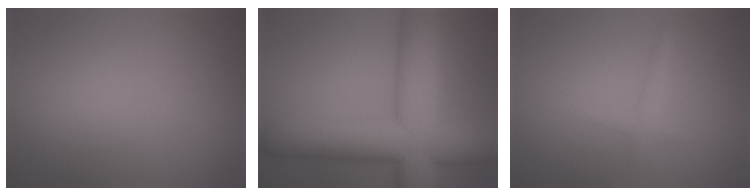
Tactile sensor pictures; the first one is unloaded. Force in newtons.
{"total": 13.3, "press": 13.3, "slide": 0.2}
{"total": 1.1, "press": 1.1, "slide": 0.1}